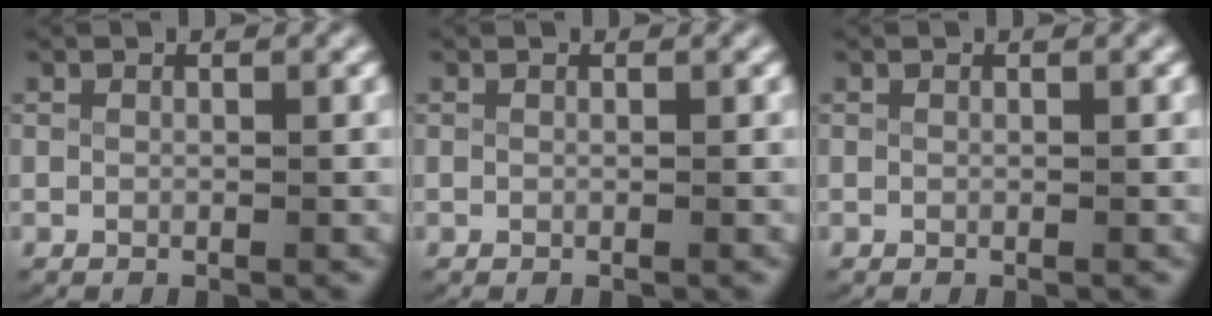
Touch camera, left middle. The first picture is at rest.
{"total": 0.0}
{"total": 0.0}